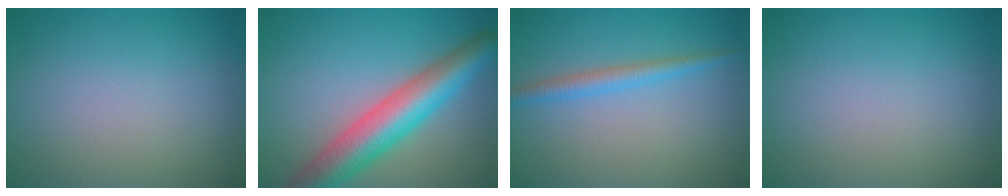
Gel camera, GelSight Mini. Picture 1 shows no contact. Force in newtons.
{"total": 8.1, "press": 8.1, "slide": 0.4}
{"total": 2.1, "press": 2.1, "slide": 0.1}
{"total": 0.0}